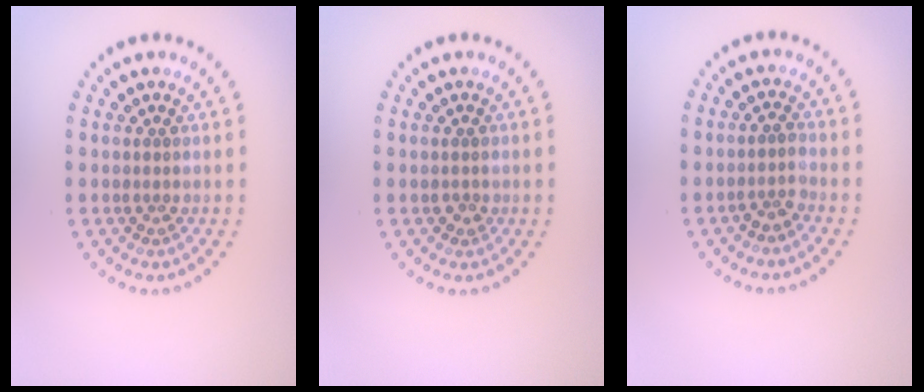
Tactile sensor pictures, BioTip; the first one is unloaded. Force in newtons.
{"total": 0.8, "press": 0.8, "slide": 0.2}
{"total": 1.4, "press": 1.3, "slide": 0.5}